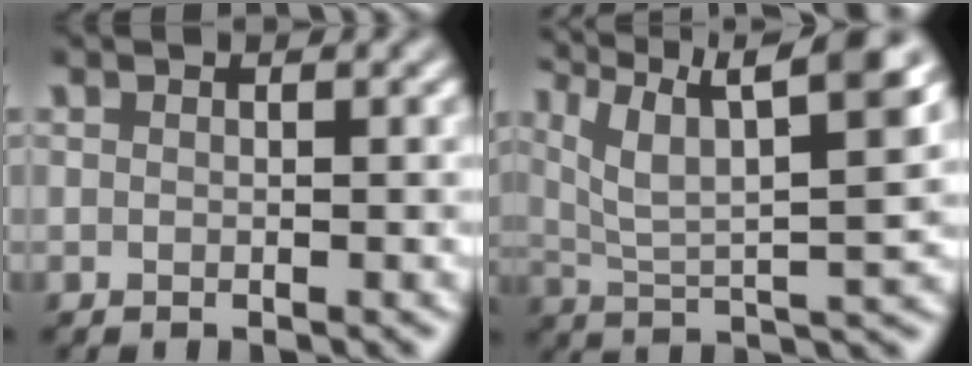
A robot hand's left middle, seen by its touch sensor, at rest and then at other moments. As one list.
[{"total": 11.0, "force": [6.2, 3.3, 8.4], "torque": [-0.144, 0.022, 0.087]}]